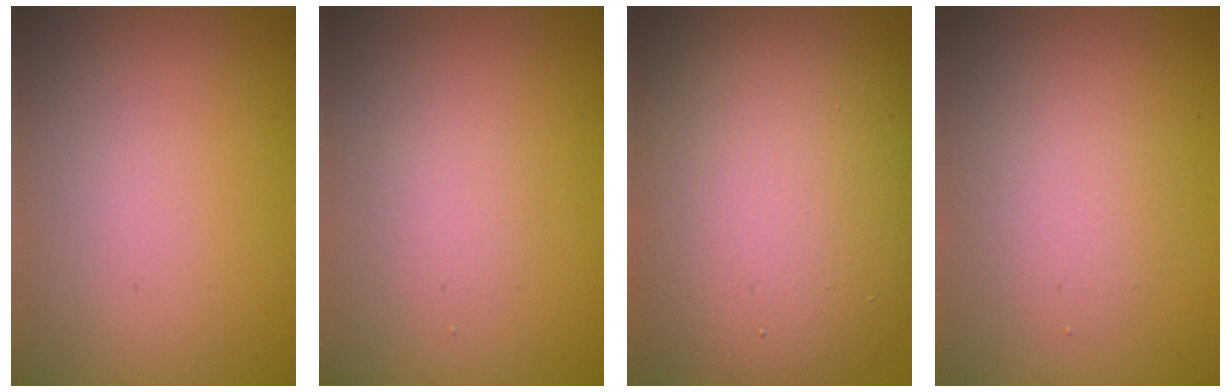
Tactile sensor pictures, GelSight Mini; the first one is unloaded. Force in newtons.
{"total": 1.3, "press": 1.3, "slide": 0.1}
{"total": 13.7, "press": 13.7, "slide": 0.8}
{"total": 2.2, "press": 2.2, "slide": 0.1}